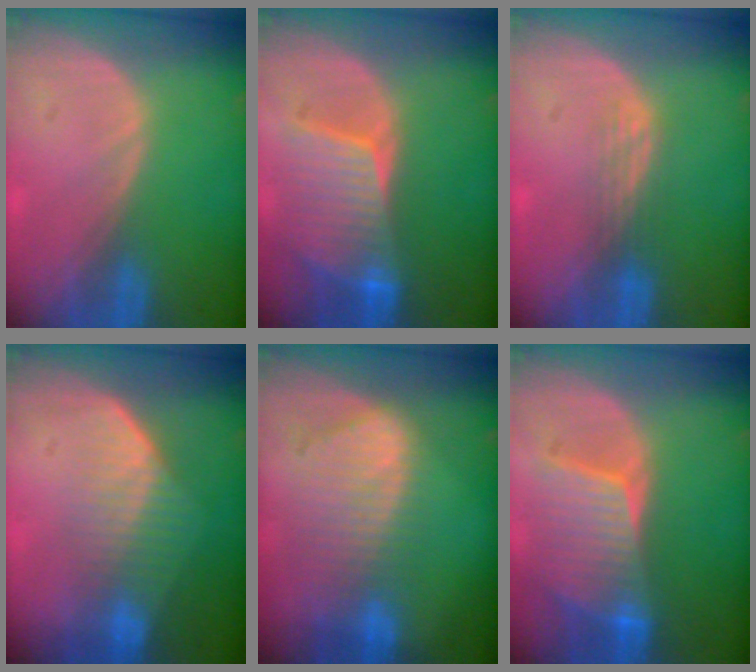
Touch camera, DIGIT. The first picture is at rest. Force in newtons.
{"total": 8.3, "press": 7.8, "slide": 2.9}
{"total": 2.9, "press": 2.5, "slide": 1.5}
{"total": 7.1, "press": 6.2, "slide": 3.3}
{"total": 9.2, "press": 8.1, "slide": 4.3}
{"total": 8.3, "press": 7.8, "slide": 2.9}